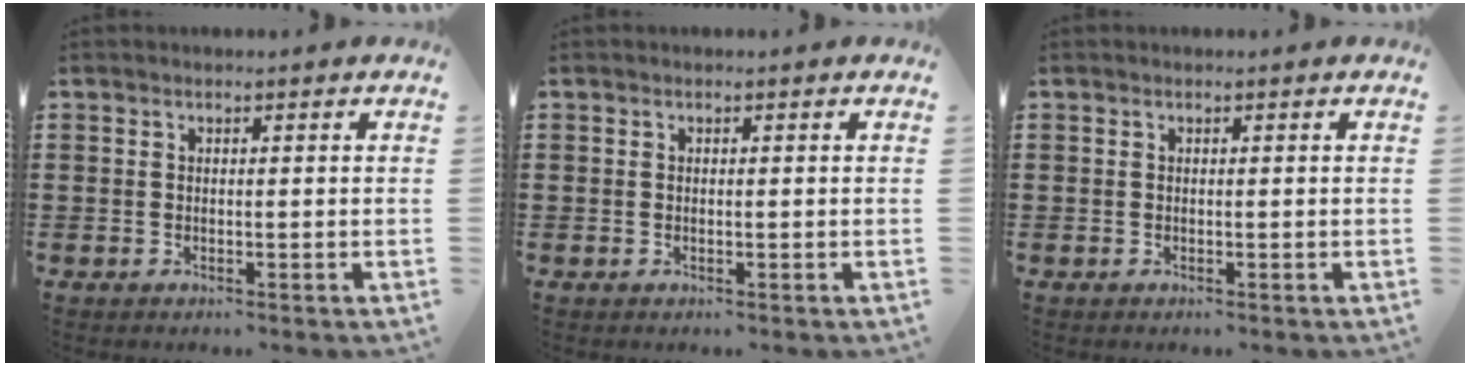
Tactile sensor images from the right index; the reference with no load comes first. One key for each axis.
{"total": 0.0}
{"total": 0.0}